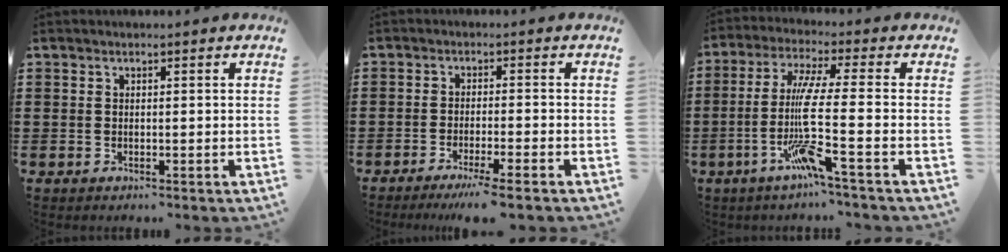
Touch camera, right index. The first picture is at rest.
{"total": 3.5, "force": [-2.7, -0.6, 2.1], "torque": [-0.041, -0.012, -0.050]}
{"total": 9.6, "force": [-2.8, -0.5, 9.1], "torque": [-0.196, -0.016, -0.063]}